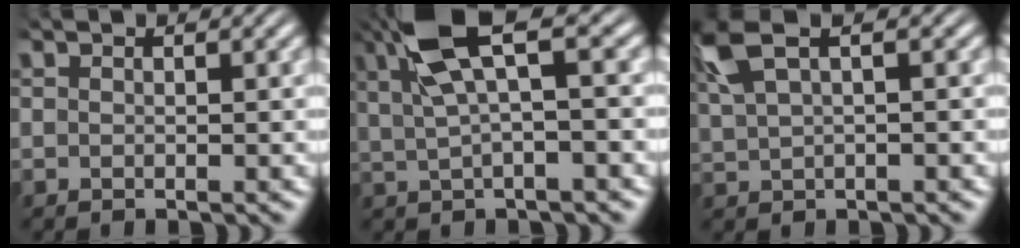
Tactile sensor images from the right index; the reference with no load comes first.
{"total": 7.3, "force": [2.8, 2.5, 6.2], "torque": [-0.106, 0.013, 0.044]}
{"total": 4.8, "force": [2.4, 2.2, 3.5], "torque": [-0.081, 0.013, 0.048]}